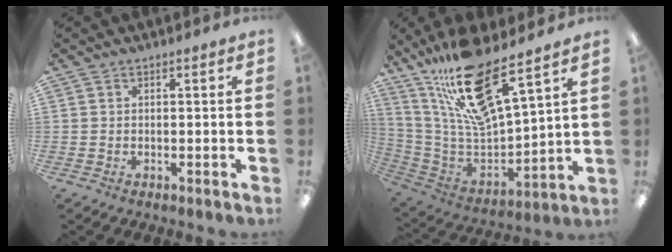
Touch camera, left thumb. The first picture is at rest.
{"total": 20.4, "force": [15.4, 5.0, 12.3], "torque": [-0.224, -0.104, 0.263]}